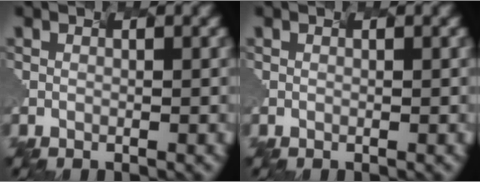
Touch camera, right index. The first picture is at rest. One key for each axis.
{"total": 0.0}